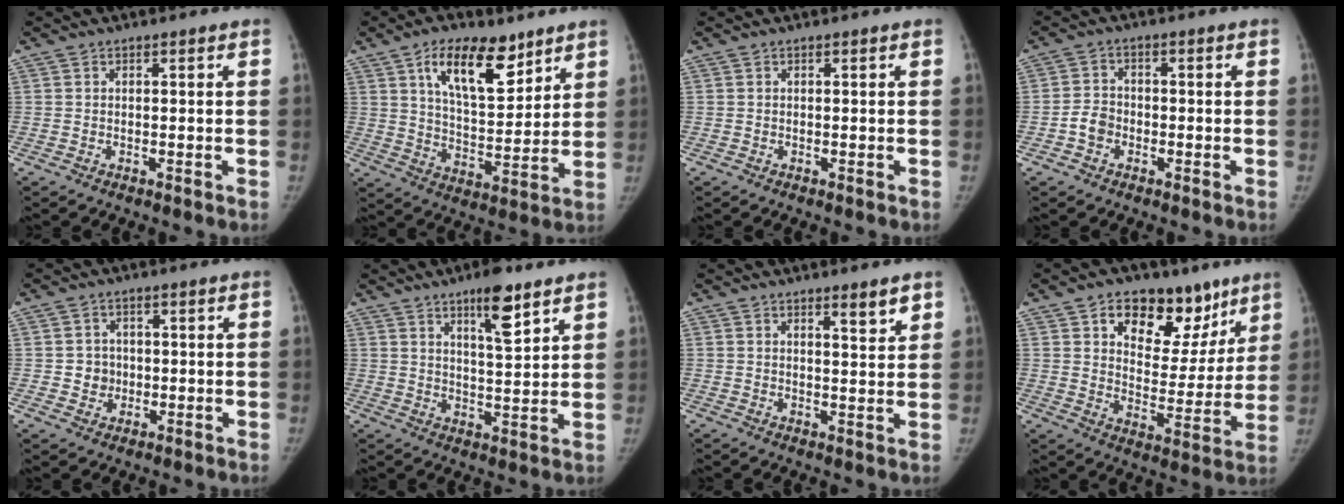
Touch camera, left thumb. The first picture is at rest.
{"total": 14.5, "force": [8.3, 6.8, 9.8], "torque": [-0.127, -0.043, 0.144]}
{"total": 0.0}
{"total": 3.8, "force": [-1.4, 3.1, 1.7], "torque": [-0.023, 0.014, -0.030]}
{"total": 3.8, "force": [-0.2, 3.6, 1.1], "torque": [0.006, 0.006, -0.001]}
{"total": 8.8, "force": [5.6, 2.2, 6.4], "torque": [-0.090, -0.035, 0.089]}
{"total": 4.0, "force": [2.7, 0.8, 2.9], "torque": [-0.034, -0.021, 0.040]}
{"total": 17.6, "force": [10.1, 10.8, 9.4], "torque": [-0.066, -0.044, 0.150]}